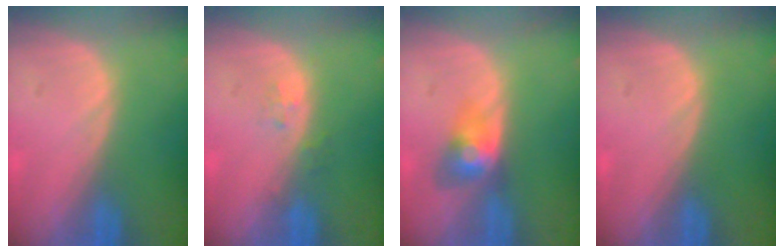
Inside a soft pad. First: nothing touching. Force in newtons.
{"total": 1.6, "press": 1.6, "slide": 0.1}
{"total": 3.9, "press": 3.9, "slide": 0.2}
{"total": 0.0}